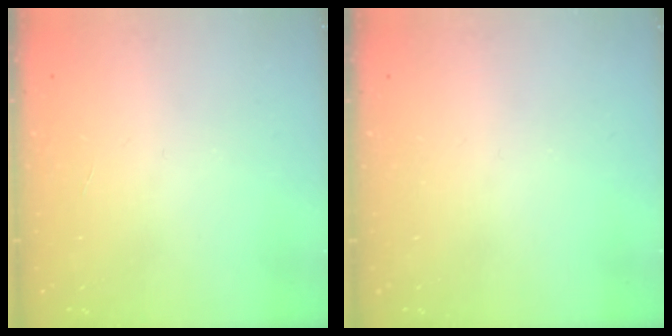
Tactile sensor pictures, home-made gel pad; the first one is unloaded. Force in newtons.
{"total": 0.0}